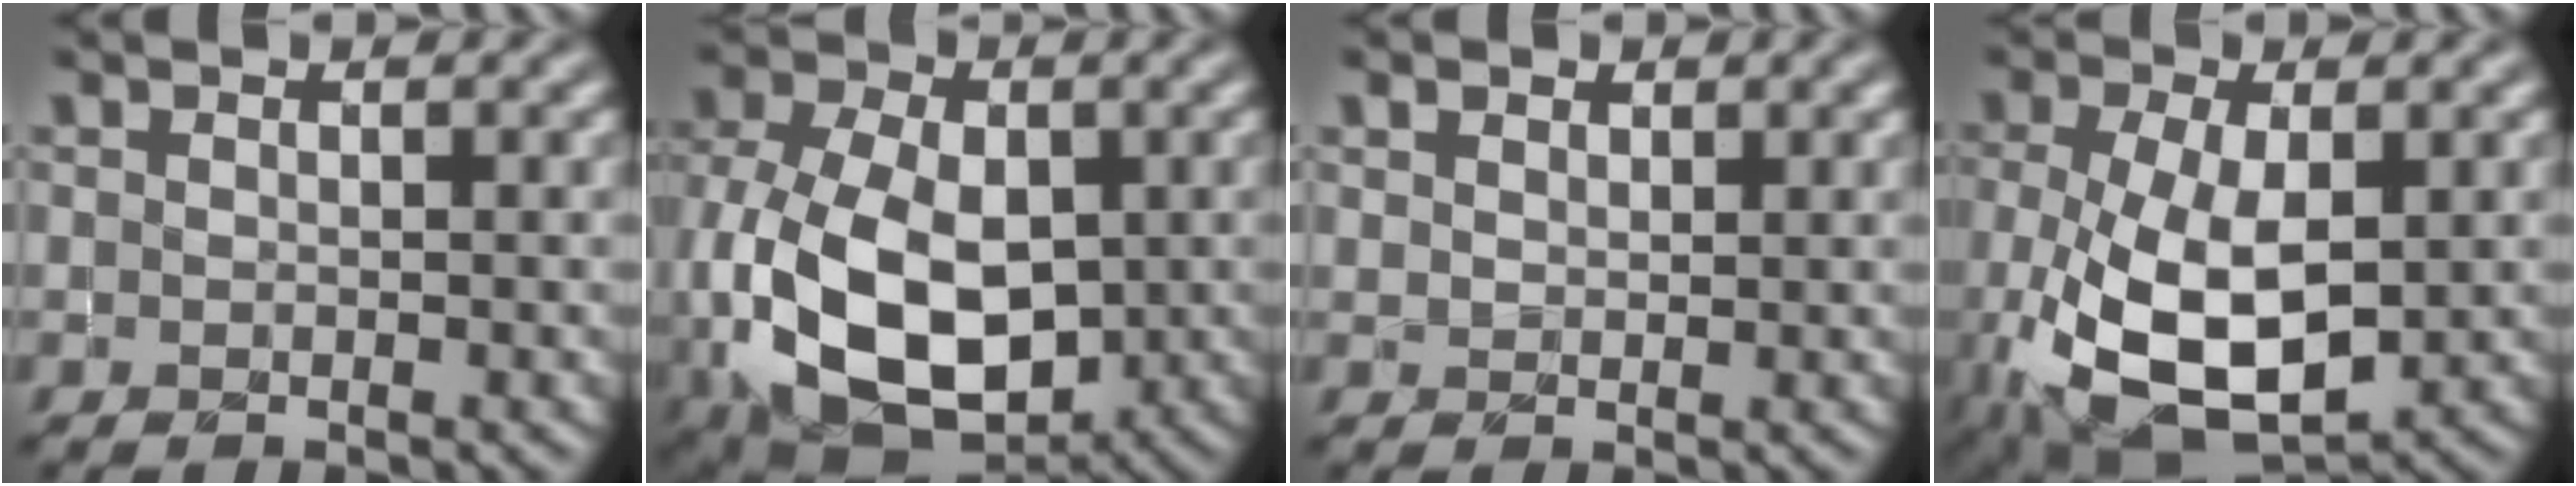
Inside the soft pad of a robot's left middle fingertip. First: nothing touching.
{"total": 14.4, "force": [-2.3, 9.3, 10.7], "torque": [-0.226, -0.036, -0.030]}
{"total": 1.3, "force": [0.9, 0.8, 0.5], "torque": [-0.011, 0.002, 0.016]}
{"total": 9.9, "force": [-1.6, 5.2, 8.3], "torque": [-0.187, -0.023, -0.024]}